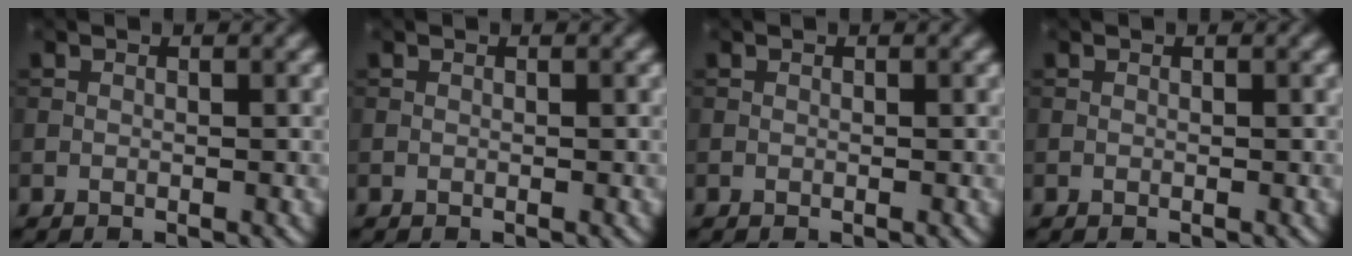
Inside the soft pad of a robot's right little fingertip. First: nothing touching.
{"total": 0.0}
{"total": 0.0}
{"total": 0.0}